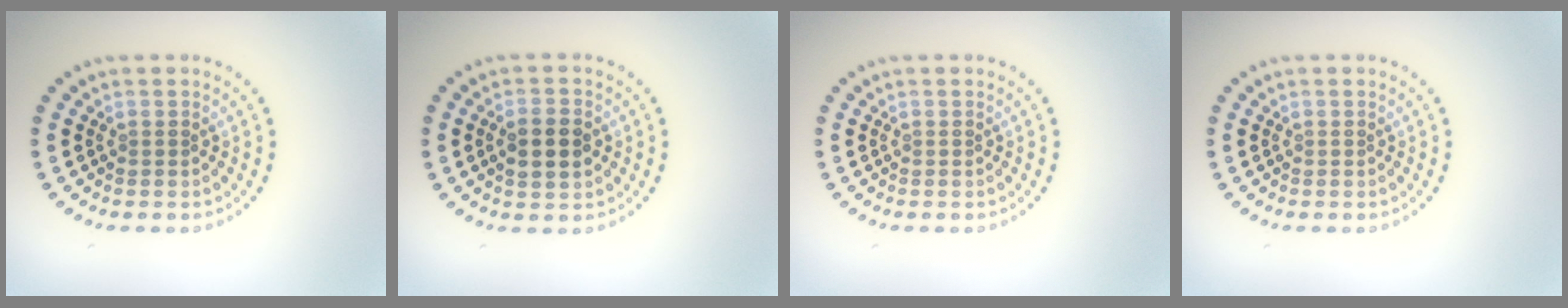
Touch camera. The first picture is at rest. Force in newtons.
{"total": 2.9, "press": 2.9, "slide": 0.2}
{"total": 0.0}
{"total": 0.0}